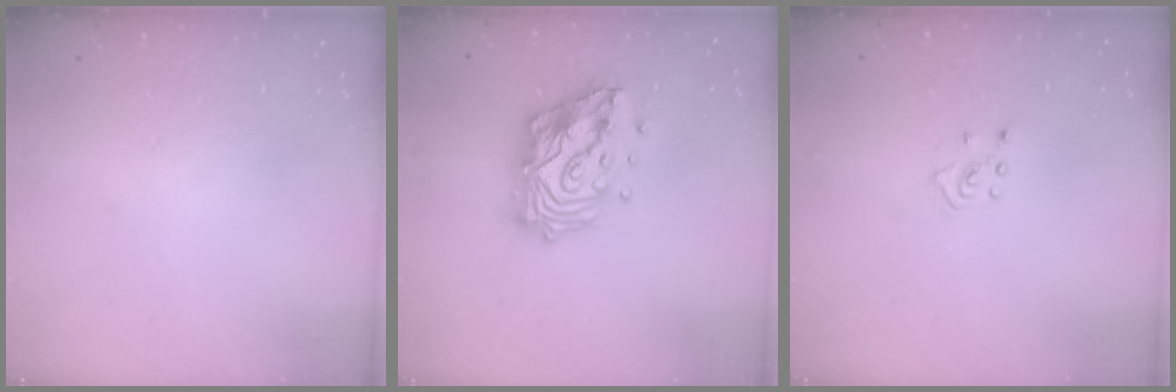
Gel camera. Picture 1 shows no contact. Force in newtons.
{"total": 17.5, "press": 17.3, "slide": 2.1}
{"total": 2.4, "press": 2.4, "slide": 0.5}